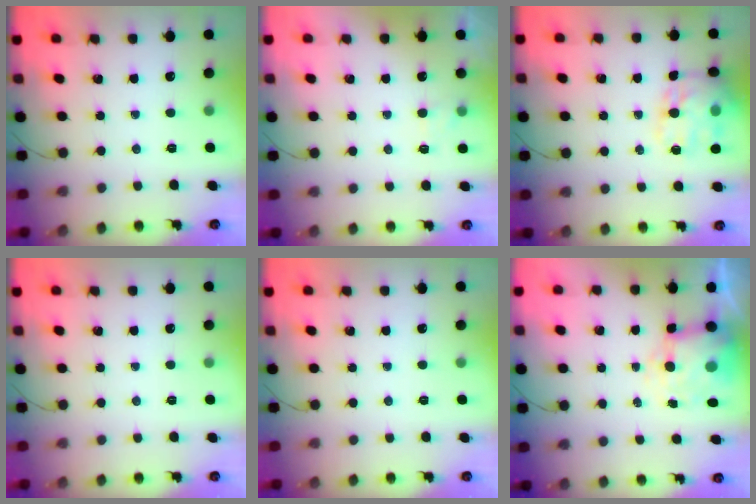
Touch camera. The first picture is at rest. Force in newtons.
{"total": 2.6, "press": 2.4, "slide": 1.2}
{"total": 15.0, "press": 14.9, "slide": 1.8}
{"total": 0.0}
{"total": 0.0}
{"total": 8.4, "press": 8.3, "slide": 1.4}